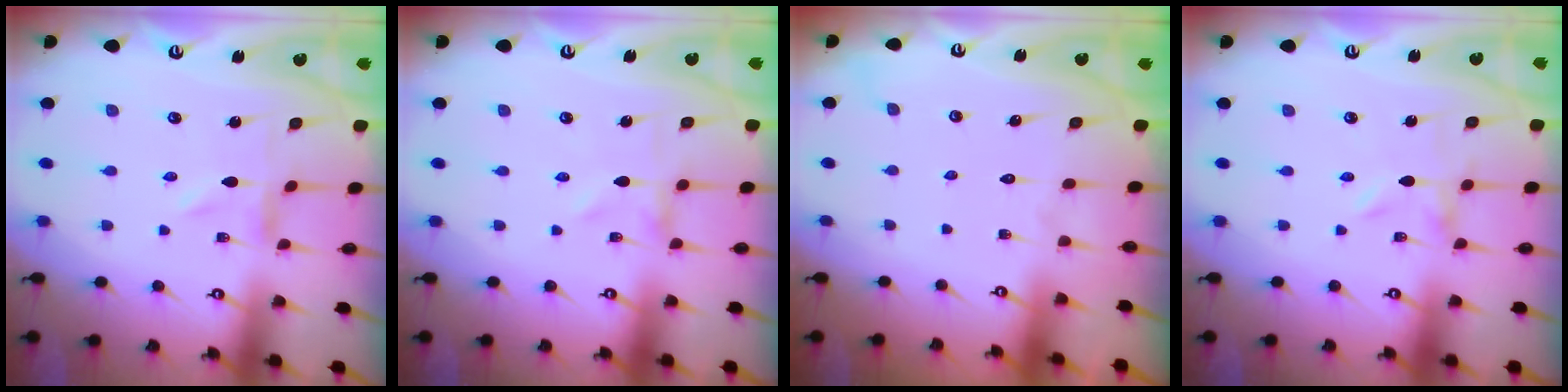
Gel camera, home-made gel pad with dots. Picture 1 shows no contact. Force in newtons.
{"total": 0.0}
{"total": 1.6, "press": 1.6, "slide": 0.2}
{"total": 0.0}